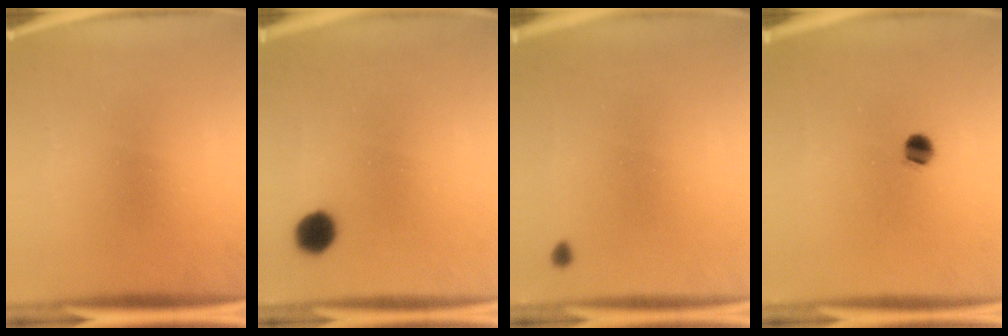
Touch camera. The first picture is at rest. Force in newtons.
{"total": 4.9}
{"total": 0.8}
{"total": 3.2}